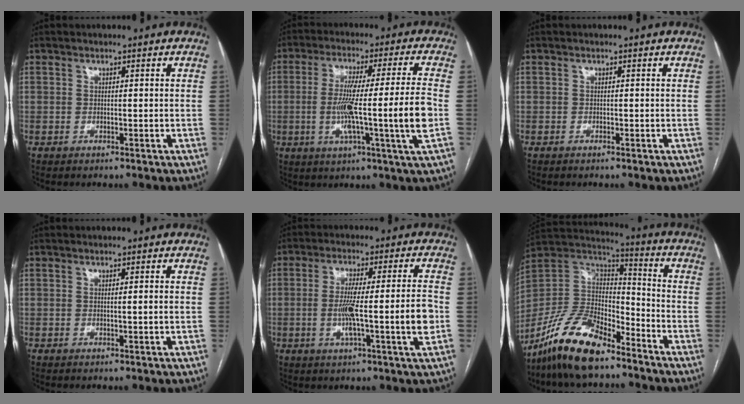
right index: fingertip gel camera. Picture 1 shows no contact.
{"total": 15.0, "force": [-2.3, -1.5, 14.8], "torque": [-0.260, -0.004, -0.044]}
{"total": 0.0}
{"total": 1.1, "force": [0.0, -0.3, 1.0], "torque": [-0.016, 0.000, 0.001]}
{"total": 11.3, "force": [-1.9, -0.4, 11.2], "torque": [-0.198, 0.004, -0.033]}
{"total": 15.7, "force": [-11.6, 5.2, 9.1], "torque": [-0.180, 0.012, -0.220]}